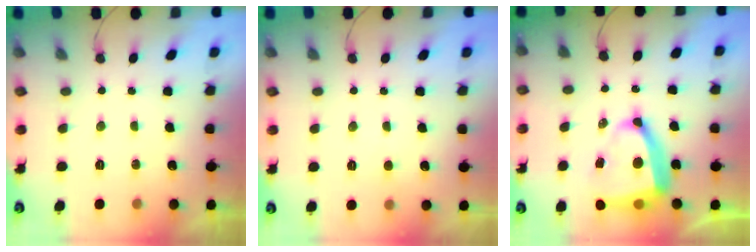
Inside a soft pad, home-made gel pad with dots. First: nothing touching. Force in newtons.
{"total": 5.4, "press": 5.4, "slide": 0.5}
{"total": 13.8, "press": 13.7, "slide": 2.0}